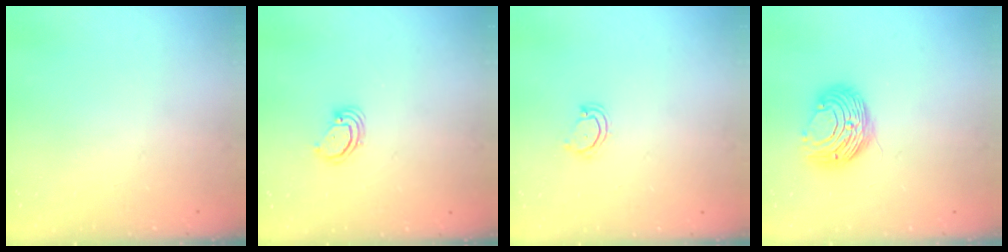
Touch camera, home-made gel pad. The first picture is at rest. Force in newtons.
{"total": 2.9, "press": 2.9, "slide": 0.2}
{"total": 3.6, "press": 3.6, "slide": 0.3}
{"total": 9.3, "press": 9.3, "slide": 0.3}